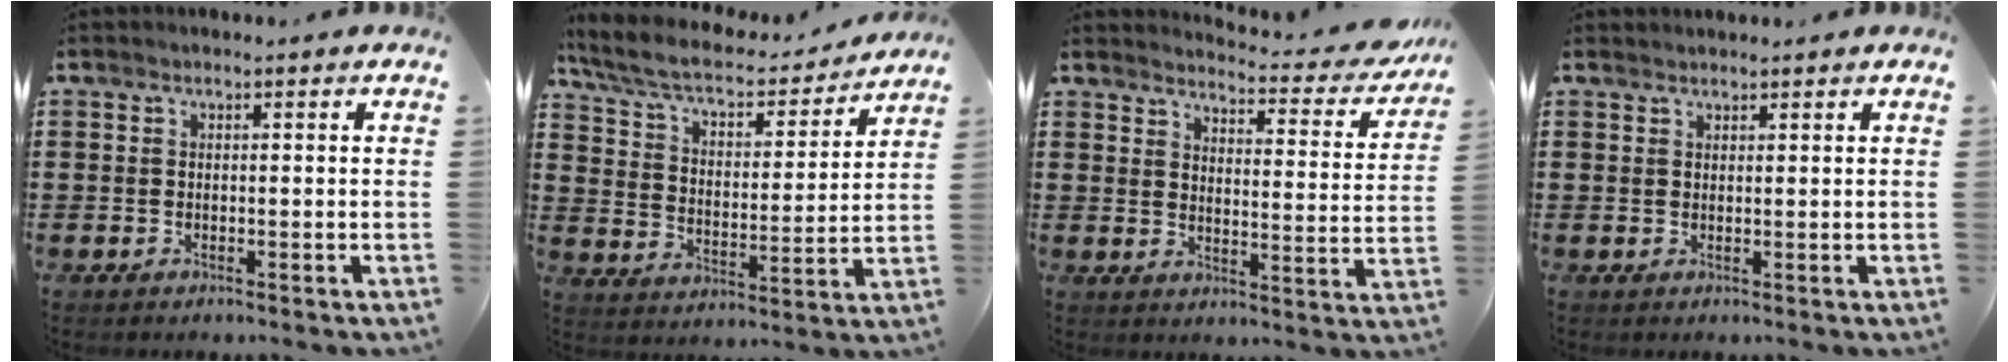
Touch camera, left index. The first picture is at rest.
{"total": 6.9, "force": [5.9, 1.5, 3.2], "torque": [-0.089, -0.037, 0.098]}
{"total": 3.6, "force": [3.4, 0.0, 1.2], "torque": [-0.035, -0.032, 0.051]}
{"total": 1.1, "force": [1.1, 0.1, 0.0], "torque": [-0.002, 0.000, 0.022]}